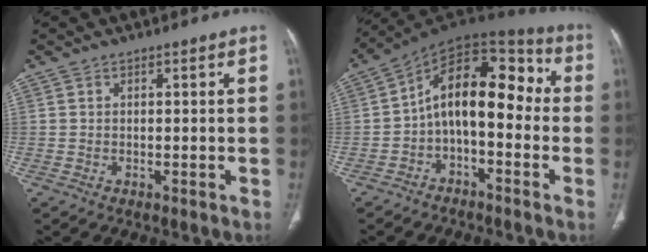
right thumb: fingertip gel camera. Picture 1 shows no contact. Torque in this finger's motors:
{"motor_torque": [0.39, 0.98, 0.45, -0.18, 0.32]}